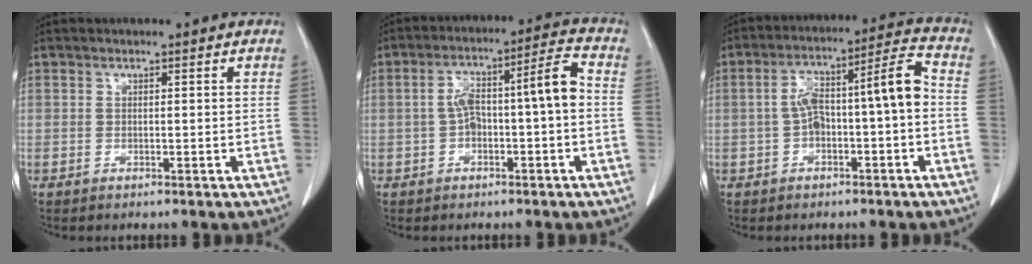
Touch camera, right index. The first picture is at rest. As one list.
[{"total": 8.8, "force": [-0.7, 1.6, 8.6], "torque": [-0.150, 0.042, -0.009]}, {"total": 10.1, "force": [-1.0, 1.9, 9.9], "torque": [-0.170, 0.047, -0.013]}]